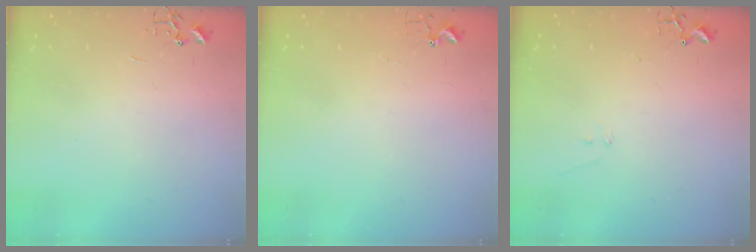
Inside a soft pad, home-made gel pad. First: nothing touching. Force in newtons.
{"total": 4.2, "press": 4.2, "slide": 0.4}
{"total": 6.1, "press": 6.1, "slide": 0.5}